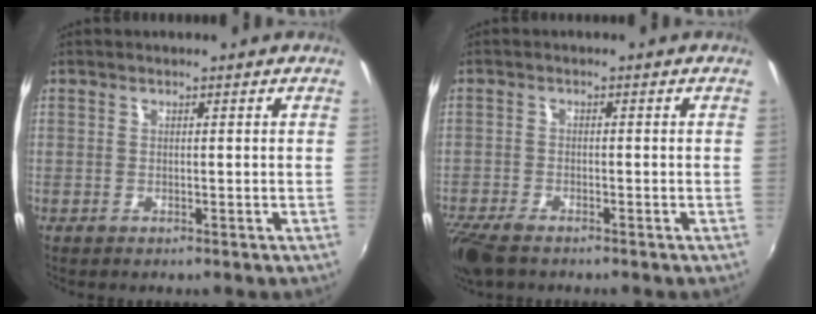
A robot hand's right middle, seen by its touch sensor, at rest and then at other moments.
{"total": 7.0, "force": [-5.5, 2.1, 3.9], "torque": [-0.103, -0.033, -0.106]}